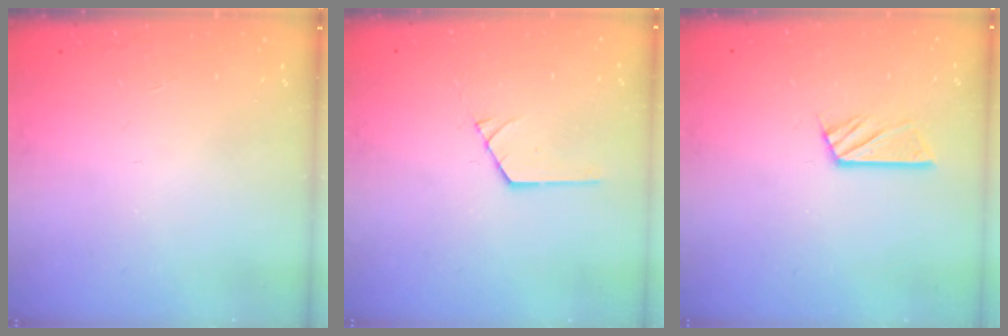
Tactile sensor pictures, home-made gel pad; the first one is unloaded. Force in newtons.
{"total": 1.2, "press": 1.2, "slide": 0.1}
{"total": 5.8, "press": 5.8, "slide": 0.3}